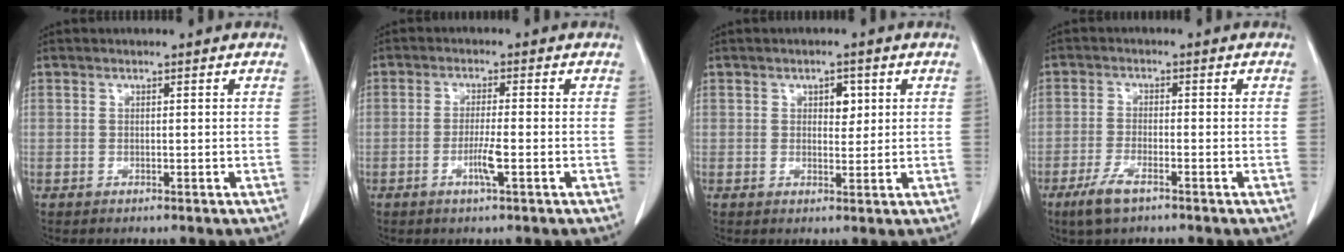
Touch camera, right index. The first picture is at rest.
{"total": 3.5, "force": [-1.3, -0.1, 3.3], "torque": [-0.063, -0.004, -0.024]}
{"total": 2.7, "force": [0.9, 1.6, 1.9], "torque": [-0.024, 0.001, 0.013]}
{"total": 4.6, "force": [-3.0, 1.0, 3.4], "torque": [-0.080, -0.008, -0.052]}